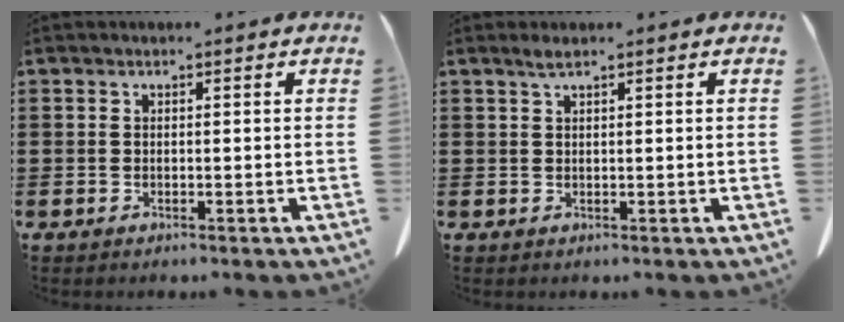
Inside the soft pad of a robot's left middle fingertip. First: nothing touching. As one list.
[{"total": 1.3, "force": [0.9, 0.1, 0.9], "torque": [-0.021, -0.001, 0.017]}]